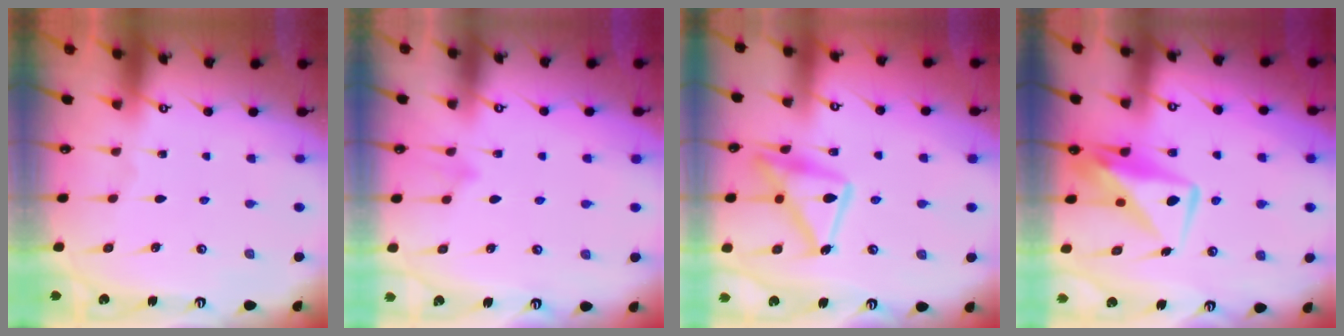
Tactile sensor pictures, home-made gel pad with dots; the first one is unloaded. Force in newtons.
{"total": 7.7, "press": 7.6, "slide": 1.4}
{"total": 16.3, "press": 16.2, "slide": 1.1}
{"total": 11.0, "press": 11.0, "slide": 0.9}